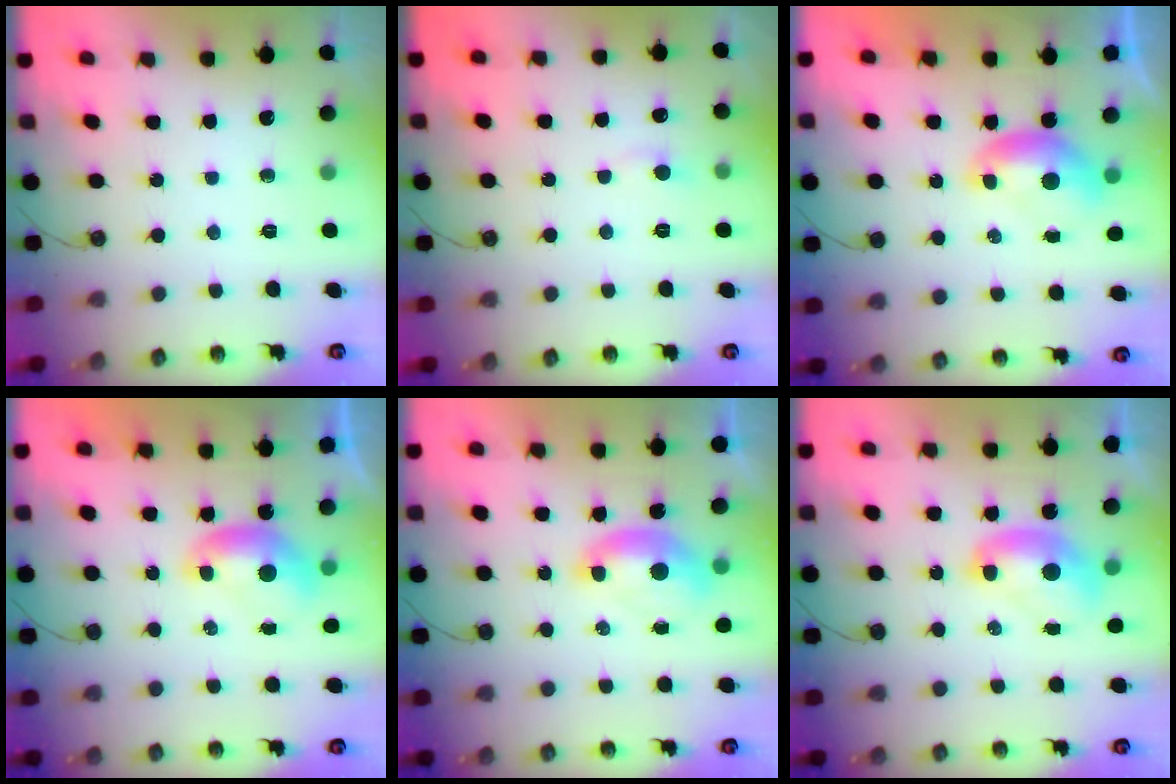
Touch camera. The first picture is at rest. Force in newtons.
{"total": 0.7, "press": 0.3, "slide": 0.6}
{"total": 0.0}
{"total": 0.0}
{"total": 1.6, "press": 1.5, "slide": 0.6}
{"total": 2.1, "press": 2.1, "slide": 0.2}